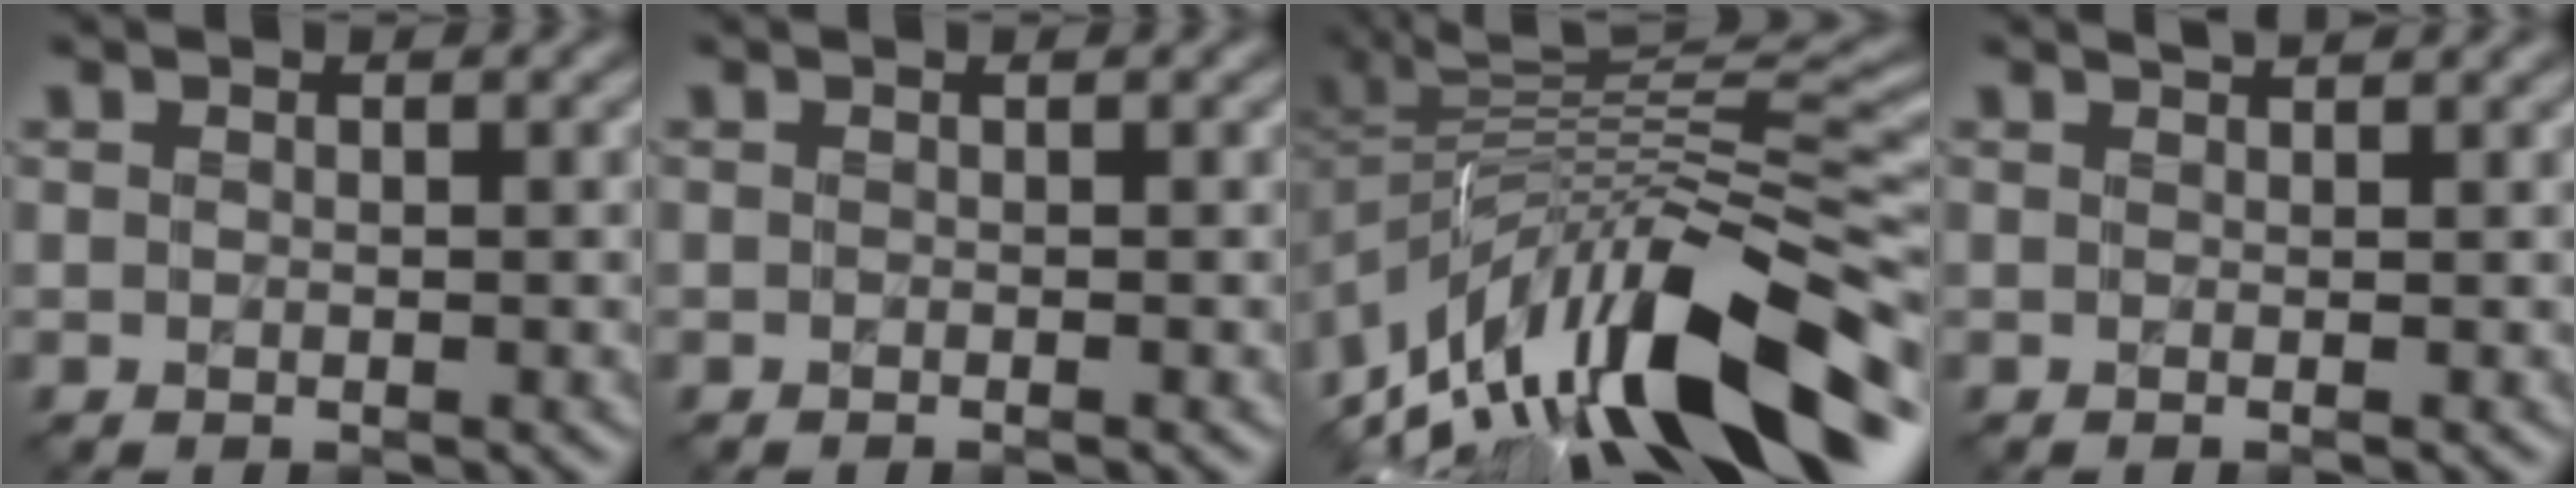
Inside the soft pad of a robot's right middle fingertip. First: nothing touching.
{"total": 0.7, "force": [-0.2, 0.2, 0.6], "torque": [-0.007, 0.000, -0.005]}
{"total": 14.5, "force": [-7.2, 5.4, 11.4], "torque": [-0.200, 0.021, -0.124]}
{"total": 2.3, "force": [1.3, 0.8, 1.7], "torque": [-0.012, 0.001, -0.008]}